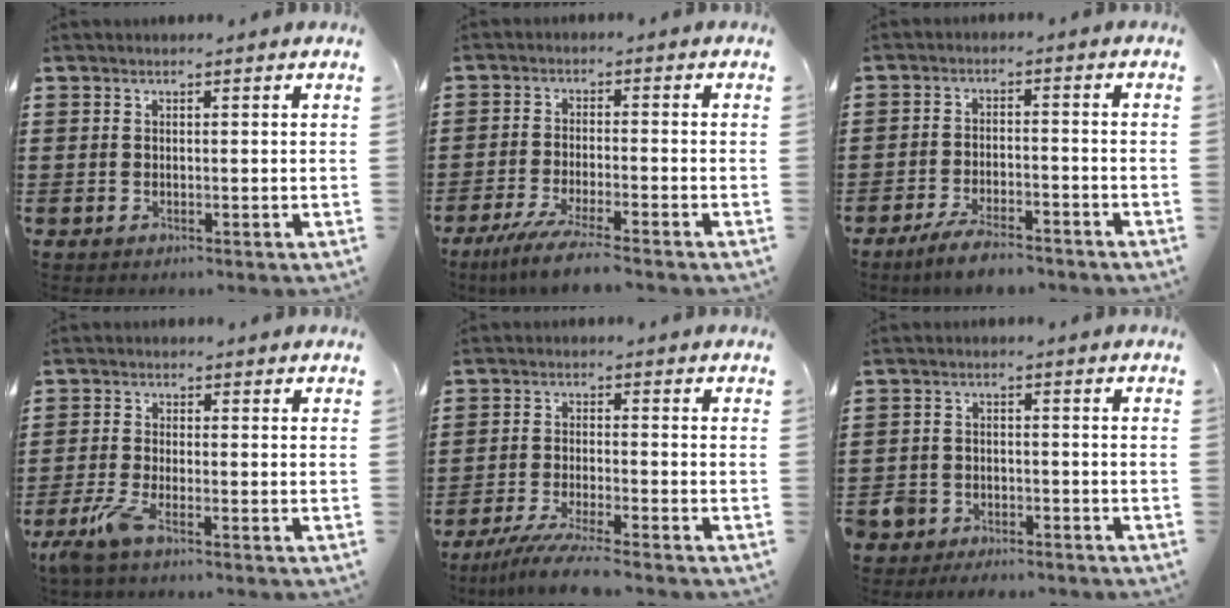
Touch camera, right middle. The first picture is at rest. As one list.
[{"total": 5.5, "force": [-4.6, -0.3, 3.1], "torque": [-0.070, -0.022, -0.086]}, {"total": 5.0, "force": [-4.4, 0.7, 2.3], "torque": [-0.052, -0.004, -0.085]}, {"total": 4.0, "force": [-2.4, 0.7, 3.1], "torque": [-0.086, -0.014, -0.051]}, {"total": 6.1, "force": [-5.3, -0.4, 3.0], "torque": [-0.066, -0.021, -0.100]}, {"total": 3.3, "force": [-3.1, 1.3, -0.1], "torque": [-0.011, -0.002, -0.069]}]